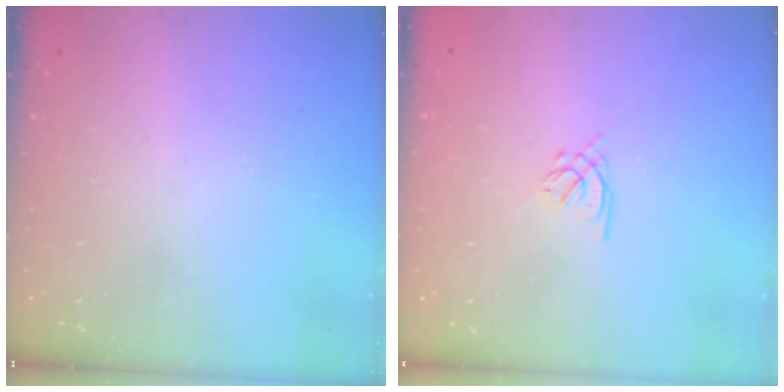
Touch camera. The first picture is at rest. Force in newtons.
{"total": 1.2, "press": 1.1, "slide": 0.5}